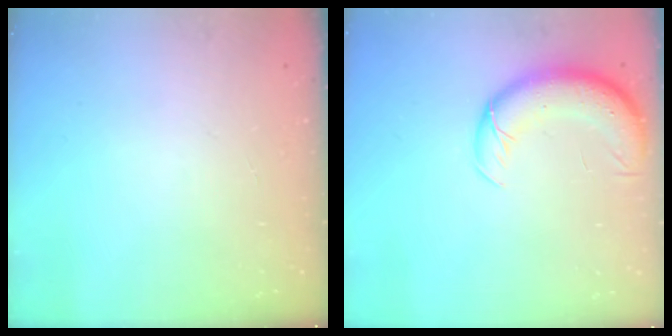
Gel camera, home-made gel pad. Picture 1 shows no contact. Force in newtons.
{"total": 9.9, "press": 9.6, "slide": 2.6}